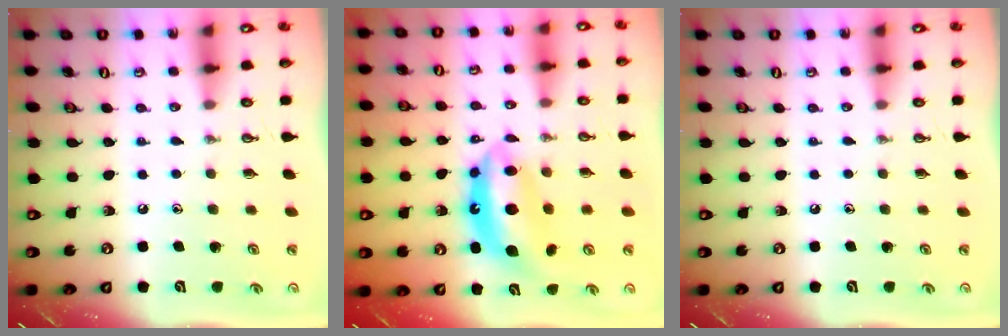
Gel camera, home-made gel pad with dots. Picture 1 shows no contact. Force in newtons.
{"total": 12.2, "press": 12.1, "slide": 1.3}
{"total": 0.0}